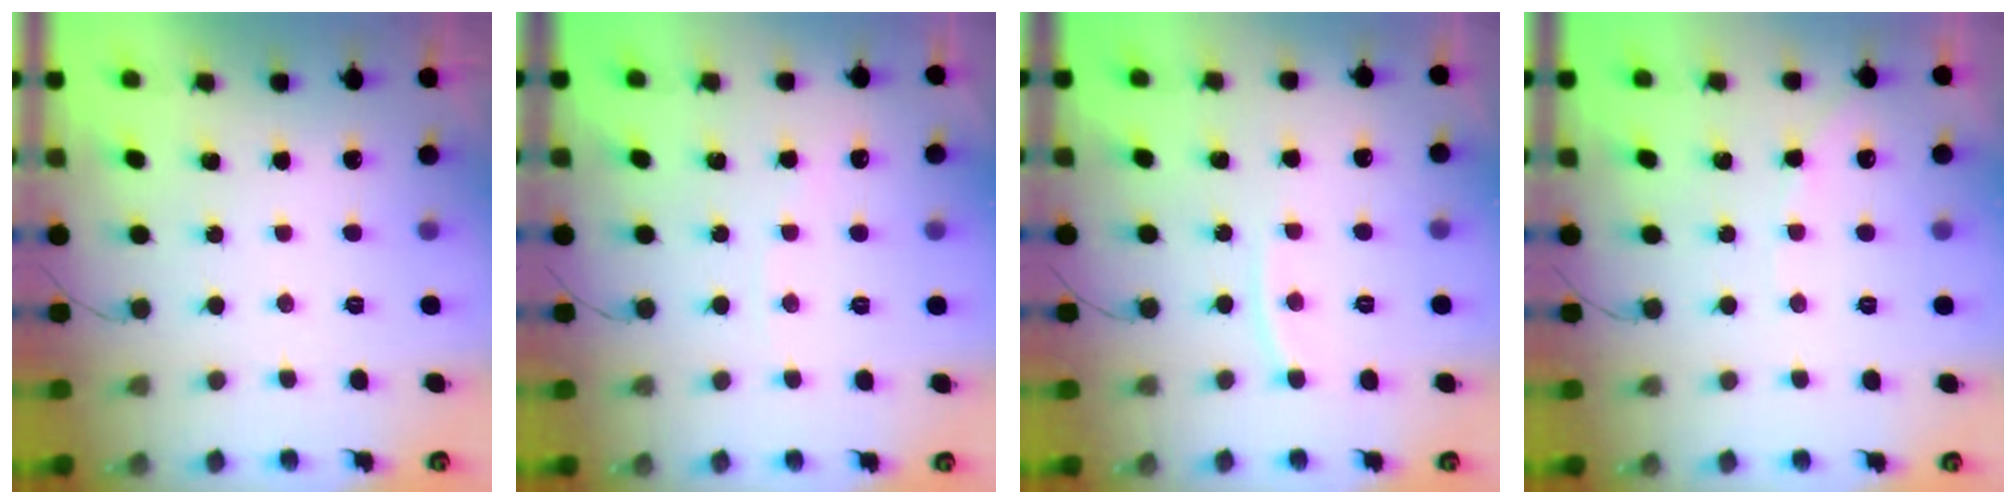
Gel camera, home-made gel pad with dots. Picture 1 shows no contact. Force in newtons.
{"total": 2.7, "press": 2.7, "slide": 0.5}
{"total": 6.2, "press": 6.2, "slide": 0.5}
{"total": 4.7, "press": 4.6, "slide": 0.7}